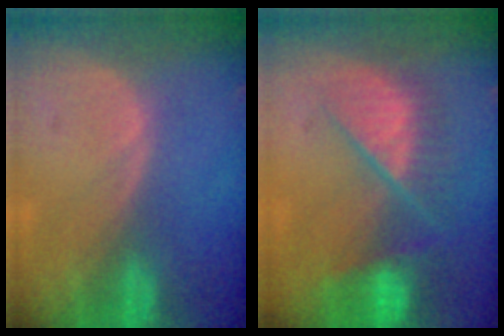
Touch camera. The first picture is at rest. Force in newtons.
{"total": 9.7, "press": 8.2, "slide": 5.1}